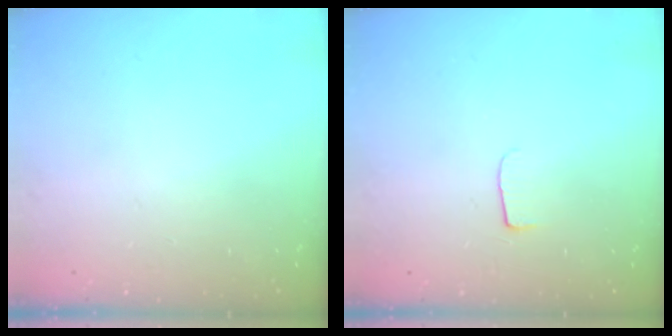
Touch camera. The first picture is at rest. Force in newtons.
{"total": 5.1, "press": 5.0, "slide": 0.6}